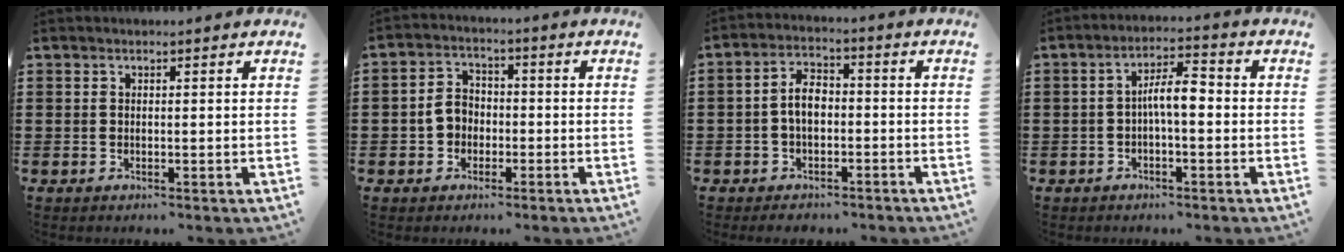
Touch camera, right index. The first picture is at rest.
{"total": 4.4, "force": [-1.5, 3.5, 2.2], "torque": [-0.056, 0.008, -0.032]}
{"total": 5.4, "force": [-1.8, 3.1, 4.0], "torque": [-0.086, 0.008, -0.037]}
{"total": 5.2, "force": [-0.4, 1.5, 4.9], "torque": [-0.091, 0.012, -0.011]}